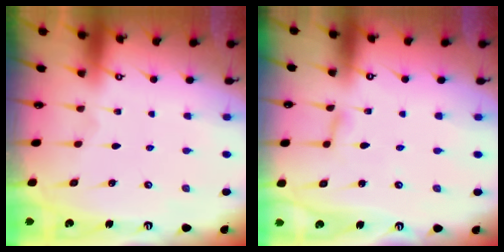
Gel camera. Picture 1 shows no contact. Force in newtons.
{"total": 3.0, "press": 3.0, "slide": 0.3}